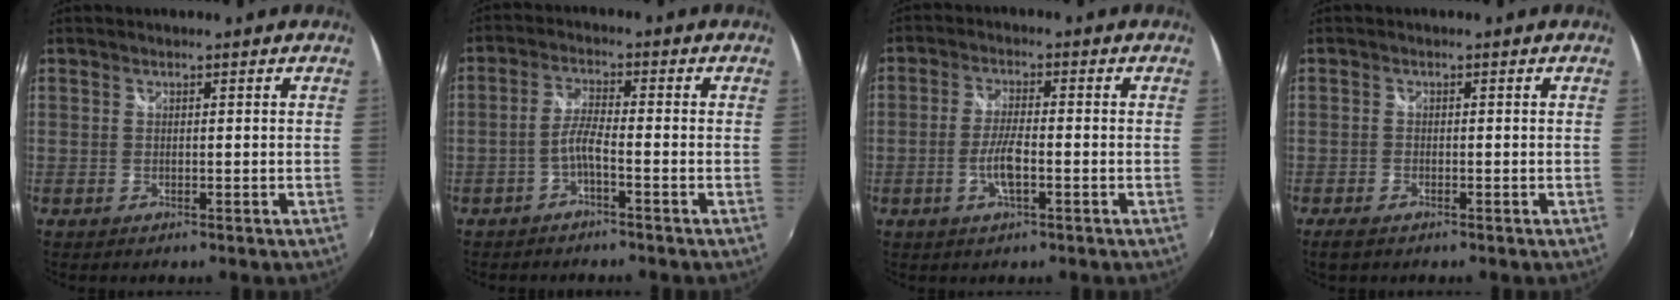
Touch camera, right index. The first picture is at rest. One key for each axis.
{"total": 3.2, "fx": -1.8, "fy": 0.2, "fz": 2.6, "tx": -0.063, "ty": 0.008, "tz": -0.037}
{"total": 5.1, "fx": -1.9, "fy": 0.9, "fz": 4.6, "tx": -0.097, "ty": -0.002, "tz": -0.035}
{"total": 2.7, "fx": -2.0, "fy": 1.1, "fz": 1.5, "tx": -0.035, "ty": -0.010, "tz": -0.037}